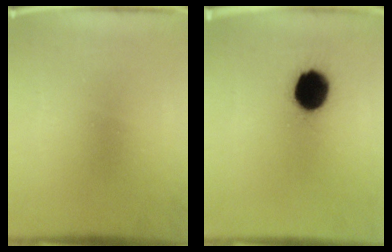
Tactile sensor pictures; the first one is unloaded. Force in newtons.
{"total": 12.6}